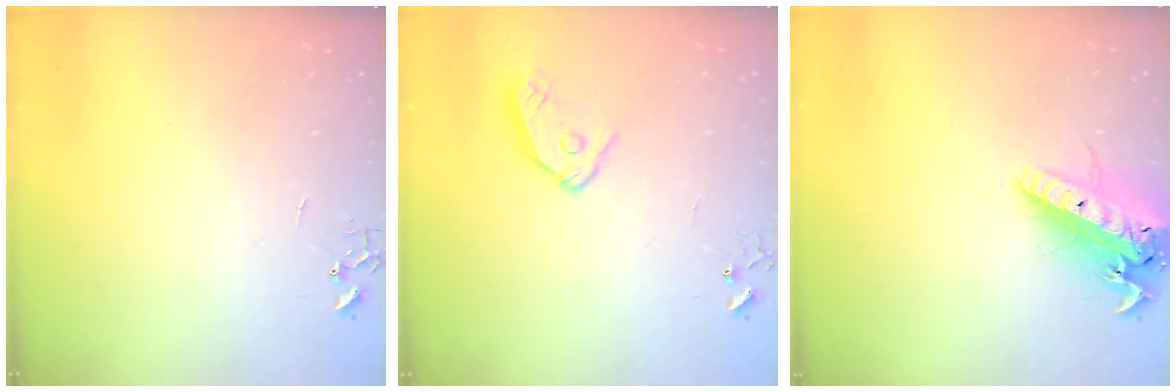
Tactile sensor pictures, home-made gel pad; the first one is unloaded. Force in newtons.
{"total": 9.4, "press": 9.4, "slide": 0.7}
{"total": 20.4, "press": 20.0, "slide": 4.2}